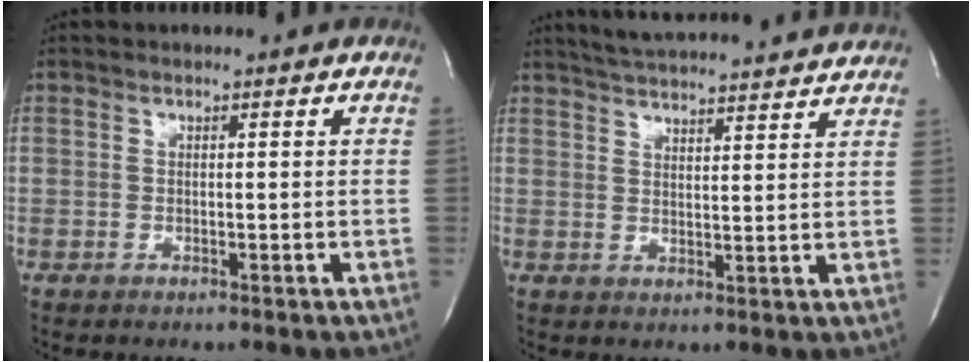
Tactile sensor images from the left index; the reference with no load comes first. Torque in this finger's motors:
{"motor_torque": [-0.21, -0.22, 0.19, 0.06]}